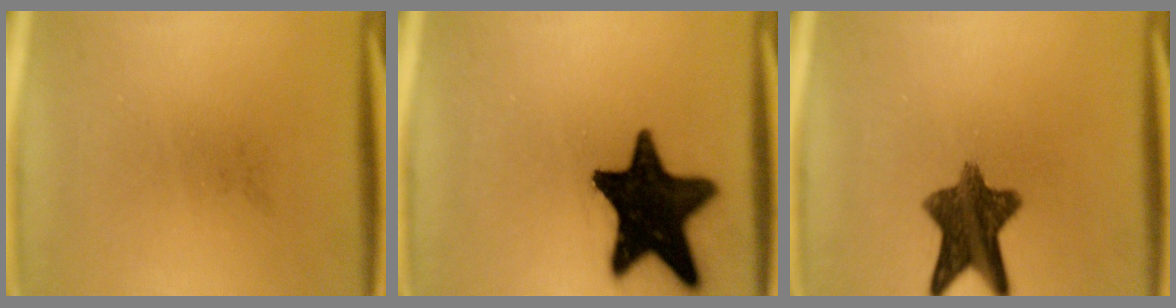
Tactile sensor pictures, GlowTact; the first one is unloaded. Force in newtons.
{"total": 18.7}
{"total": 9.8}